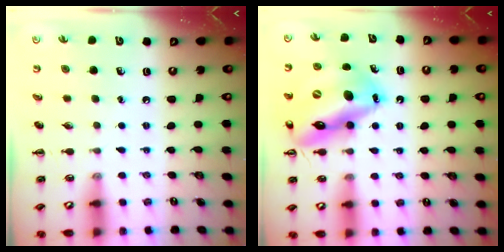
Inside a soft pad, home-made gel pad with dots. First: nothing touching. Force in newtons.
{"total": 19.6, "press": 19.1, "slide": 4.4}